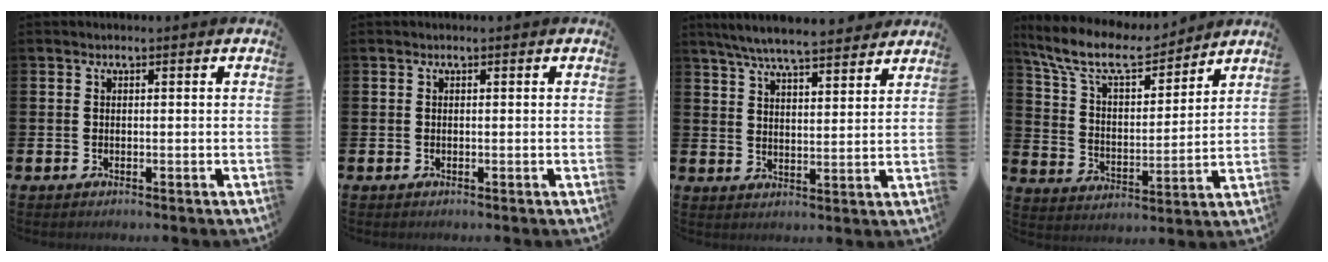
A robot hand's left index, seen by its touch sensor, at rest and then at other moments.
{"total": 0.0}
{"total": 6.9, "force": [6.6, 0.5, 2.1], "torque": [-0.060, -0.032, 0.117]}
{"total": 10.4, "force": [9.2, 2.6, 4.0], "torque": [-0.116, -0.053, 0.162]}